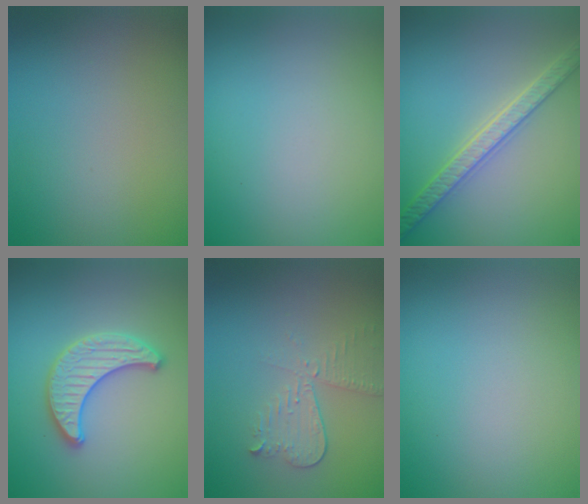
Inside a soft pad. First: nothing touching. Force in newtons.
{"total": 0.0}
{"total": 3.8, "press": 3.7, "slide": 0.9}
{"total": 3.4, "press": 3.4, "slide": 0.0}
{"total": 3.1, "press": 2.7, "slide": 1.6}
{"total": 0.0}